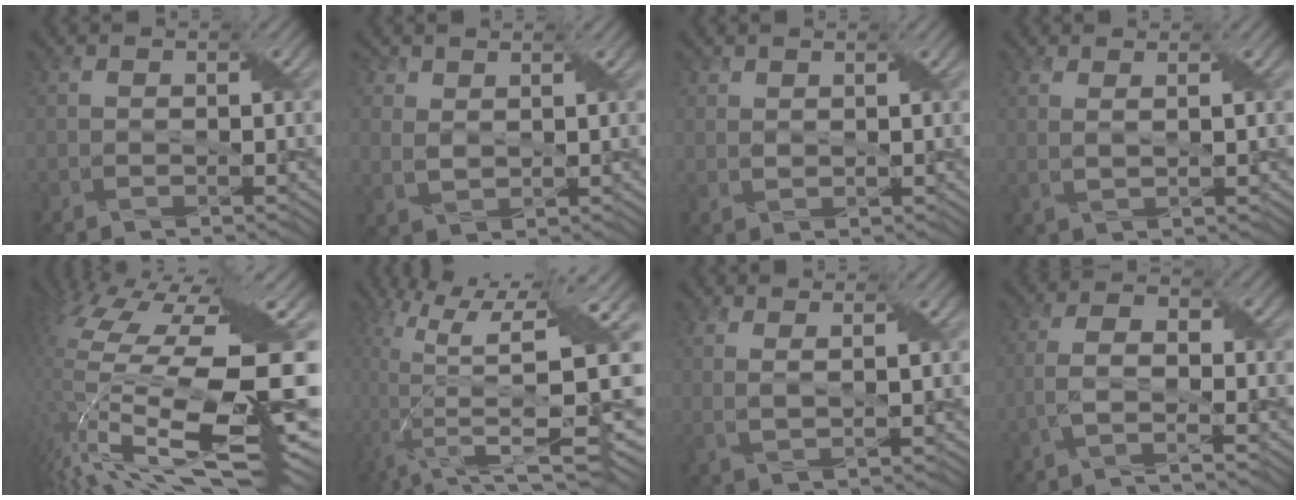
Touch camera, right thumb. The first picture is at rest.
{"total": 2.7, "force": [1.7, 1.8, 0.9], "torque": [-0.029, -0.002, 0.039]}
{"total": 1.2, "force": [1.1, 0.6, 0.1], "torque": [-0.006, -0.004, 0.025]}
{"total": 2.4, "force": [1.3, 0.7, 1.9], "torque": [-0.027, -0.004, 0.015]}
{"total": 15.1, "force": [0.8, 5.5, 14.1], "torque": [-0.314, -0.015, 0.029]}
{"total": 14.0, "force": [2.0, 5.1, 12.9], "torque": [-0.289, -0.014, 0.050]}
{"total": 3.1, "force": [1.8, 0.8, 2.4], "torque": [-0.036, -0.002, 0.026]}
{"total": 3.5, "force": [-1.7, 1.0, 2.9], "torque": [-0.063, 0.002, -0.042]}